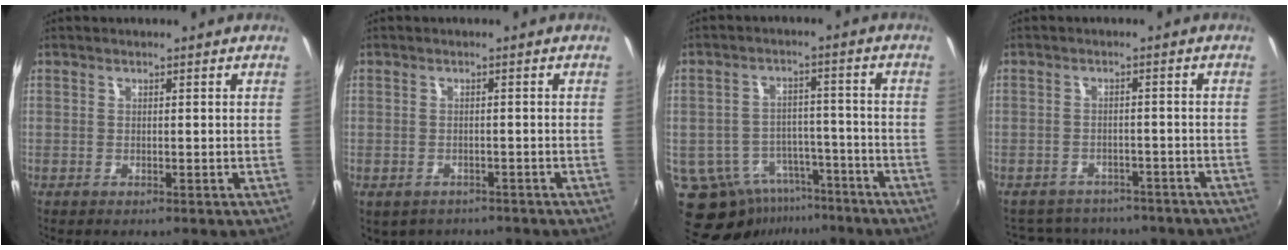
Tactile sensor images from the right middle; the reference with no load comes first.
{"total": 4.4, "force": [-3.3, 2.5, 1.5], "torque": [-0.039, -0.021, -0.040]}
{"total": 12.4, "force": [-8.3, 7.6, 5.1], "torque": [-0.111, -0.001, -0.112]}
{"total": 14.9, "force": [-12.3, 6.3, 5.3], "torque": [-0.115, 0.003, -0.156]}